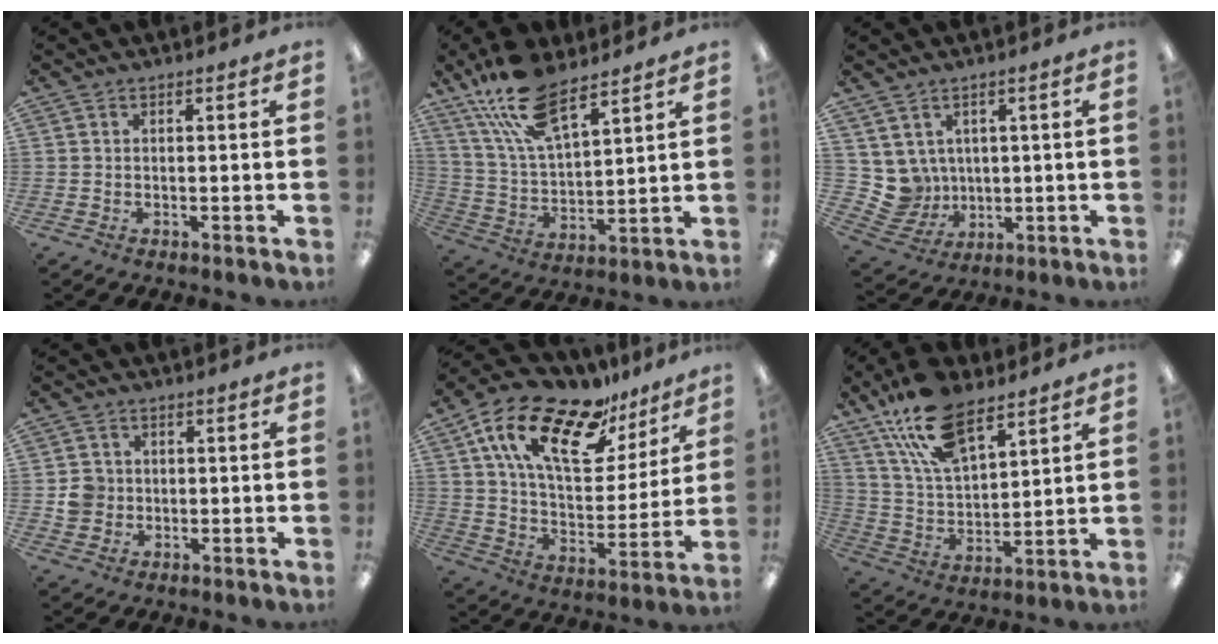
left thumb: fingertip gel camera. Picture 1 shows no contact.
{"total": 17.5, "force": [12.0, 6.9, 10.7], "torque": [-0.225, -0.045, 0.213]}
{"total": 7.2, "force": [2.6, 6.6, 0.9], "torque": [-0.060, -0.022, 0.058]}
{"total": 4.6, "force": [0.0, 4.5, 1.0], "torque": [-0.009, 0.006, -0.001]}
{"total": 21.9, "force": [14.1, 9.8, 13.5], "torque": [-0.237, -0.072, 0.246]}
{"total": 17.4, "force": [11.4, 8.1, 10.4], "torque": [-0.215, -0.039, 0.206]}